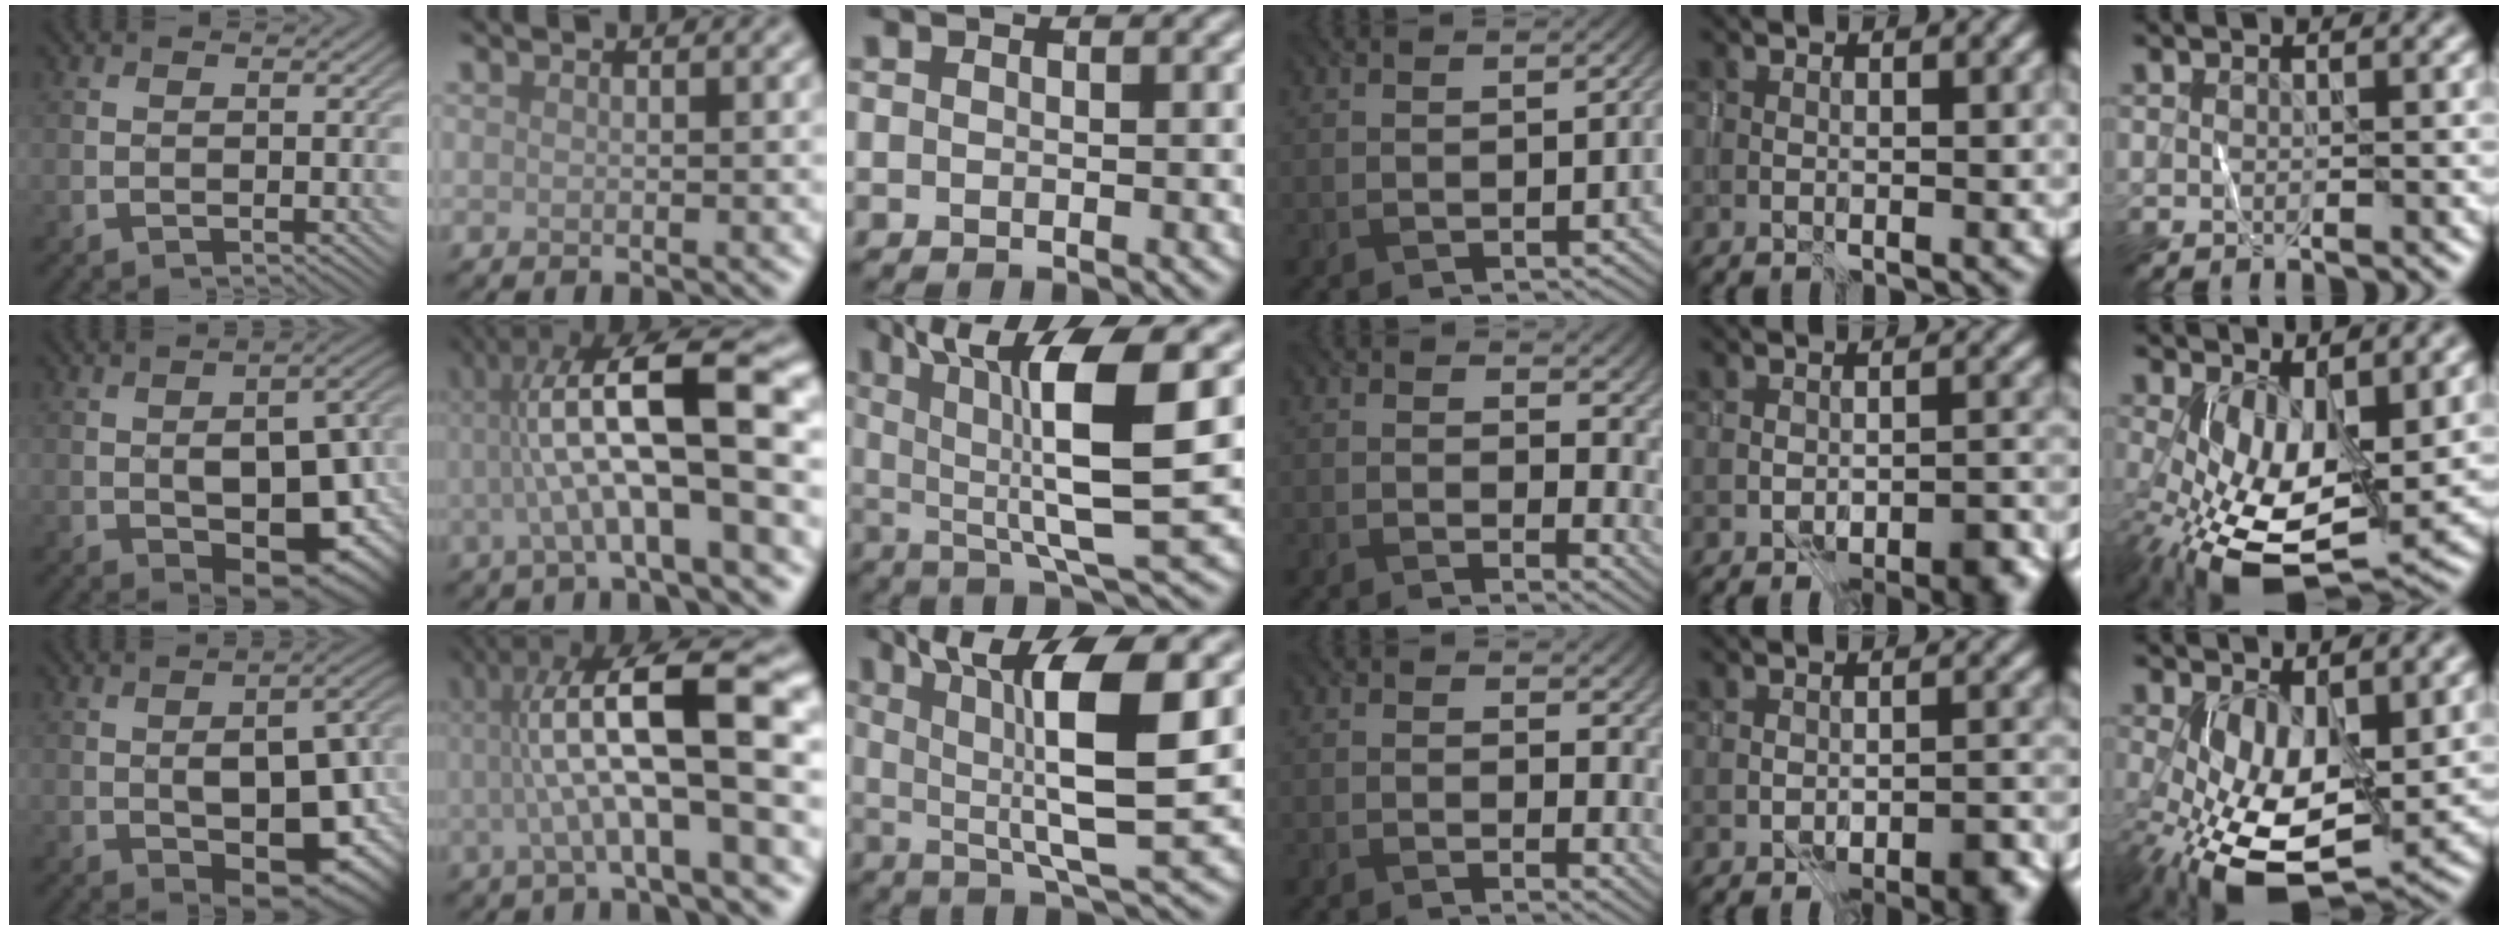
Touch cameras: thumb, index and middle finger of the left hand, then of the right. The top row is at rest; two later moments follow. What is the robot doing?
{"motion": "wrap", "object": "ribbon"}